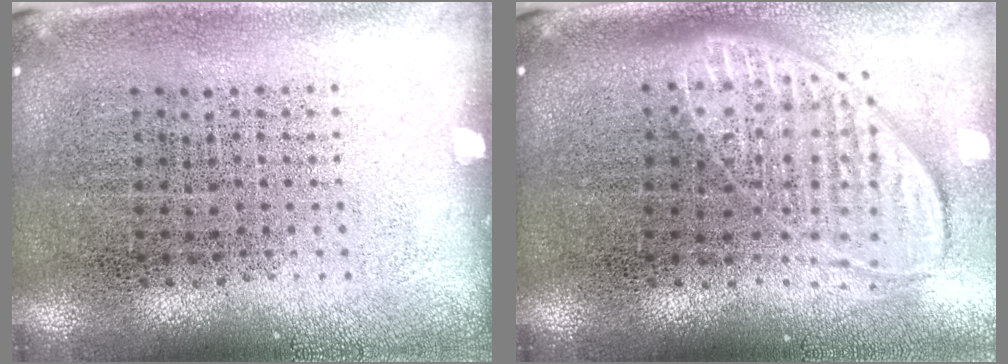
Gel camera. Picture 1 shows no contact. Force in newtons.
{"total": 1.9, "press": 1.5, "slide": 1.1}